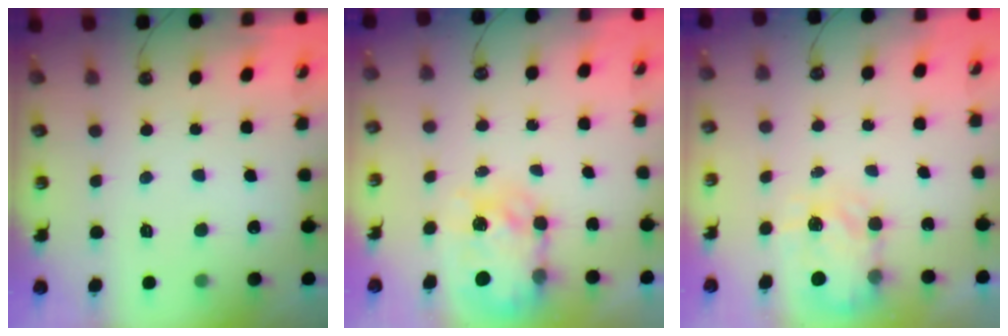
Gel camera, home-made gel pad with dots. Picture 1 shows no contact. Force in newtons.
{"total": 7.5, "press": 7.4, "slide": 0.6}
{"total": 4.0, "press": 4.0, "slide": 0.3}